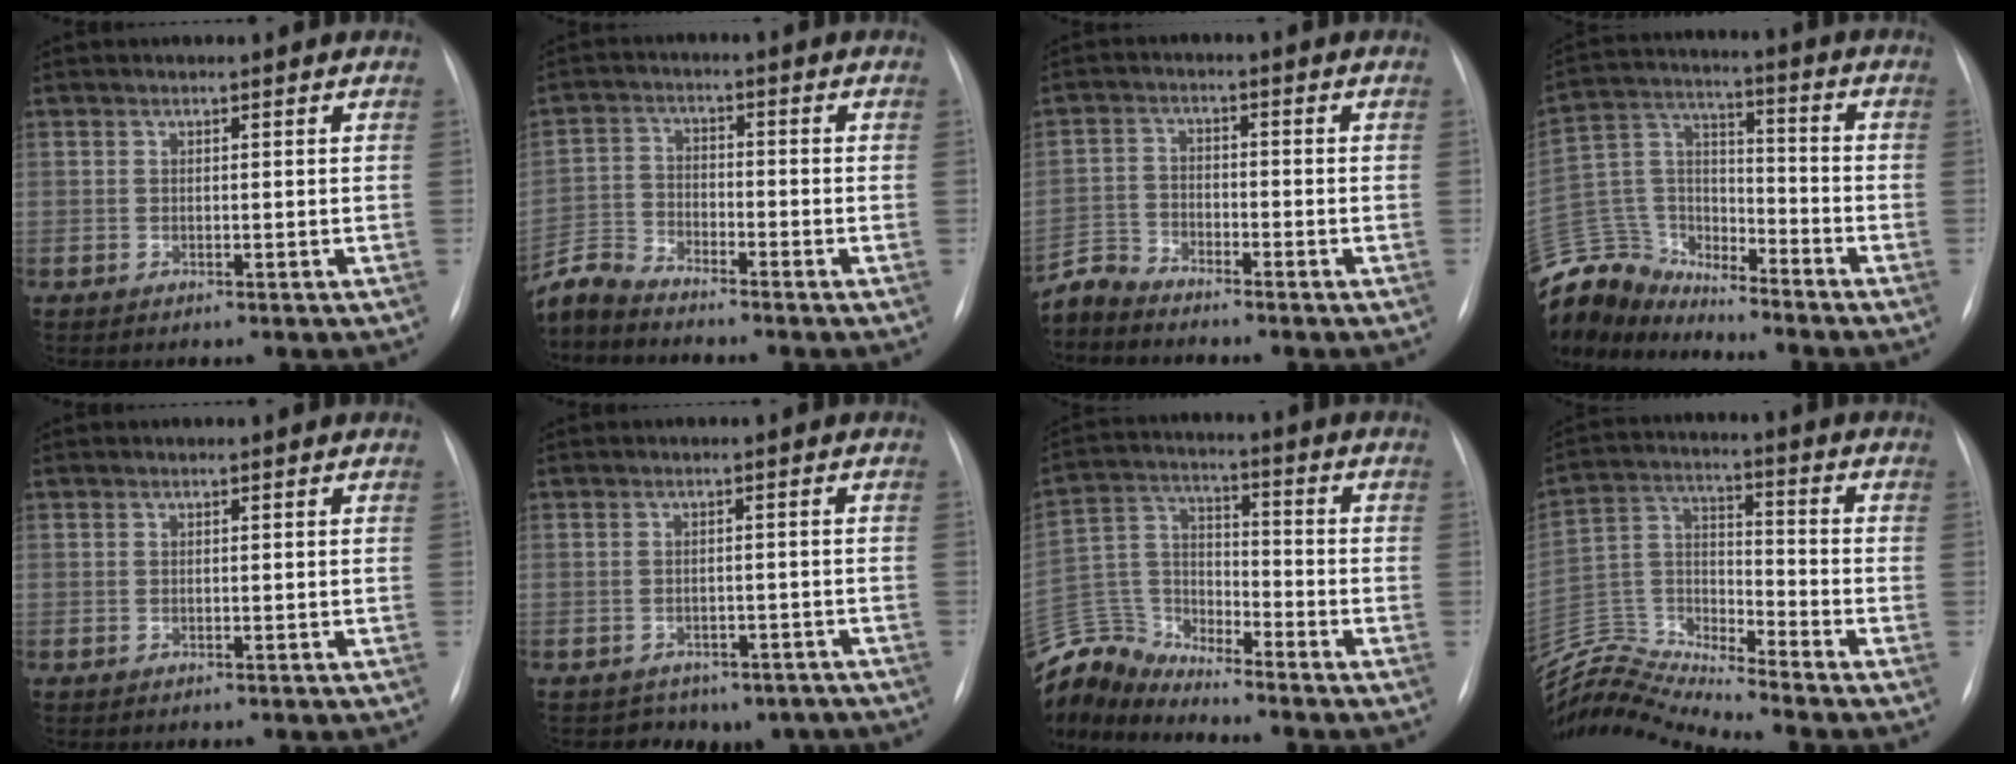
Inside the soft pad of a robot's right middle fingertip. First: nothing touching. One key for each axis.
{"total": 6.3, "fx": -6.3, "fy": 0.4, "fz": 0.4, "tx": -0.014, "ty": -0.006, "tz": -0.127}
{"total": 4.1, "fx": -4.0, "fy": 0.0, "fz": -0.5, "tx": 0.009, "ty": -0.013, "tz": -0.081}
{"total": 15.0, "fx": -14.3, "fy": 4.1, "fz": 2.0, "tx": -0.054, "ty": 0.044, "tz": -0.271}
{"total": 0.0}
{"total": 7.0, "fx": -5.5, "fy": 4.4, "fz": 0.5, "tx": 0.003, "ty": 0.015, "tz": -0.055}
{"total": 11.6, "fx": -11.5, "fy": 1.3, "fz": 0.4, "tx": -0.023, "ty": 0.041, "tz": -0.231}
{"total": 13.4, "fx": -13.2, "fy": -1.4, "fz": 1.6, "tx": -0.039, "ty": 0.038, "tz": -0.260}